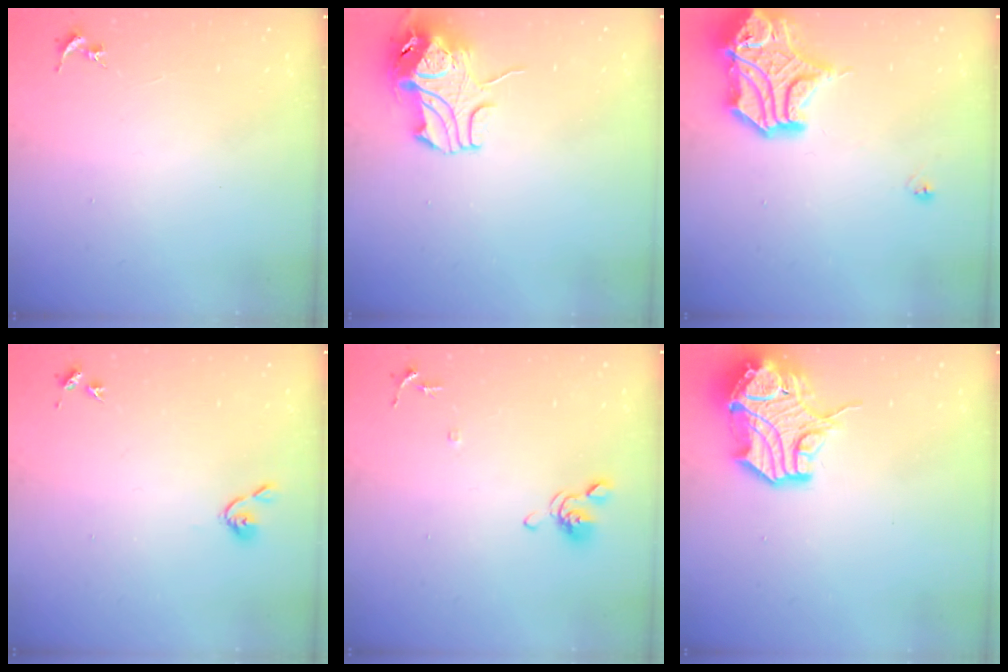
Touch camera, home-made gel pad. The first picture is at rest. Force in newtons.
{"total": 10.3, "press": 10.2, "slide": 1.5}
{"total": 16.3, "press": 16.1, "slide": 2.6}
{"total": 3.8, "press": 3.7, "slide": 0.6}
{"total": 8.1, "press": 8.0, "slide": 1.5}
{"total": 17.4, "press": 17.2, "slide": 2.2}